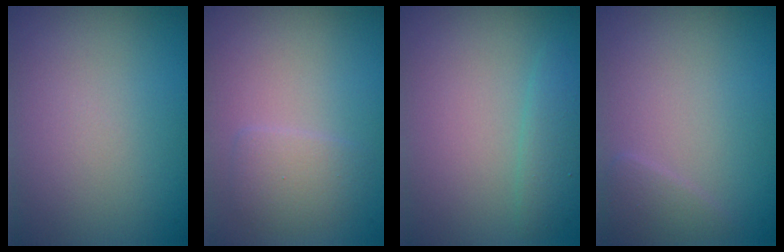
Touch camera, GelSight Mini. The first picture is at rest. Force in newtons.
{"total": 2.0, "press": 2.0, "slide": 0.1}
{"total": 1.7, "press": 1.7, "slide": 0.2}
{"total": 1.3, "press": 1.3, "slide": 0.1}